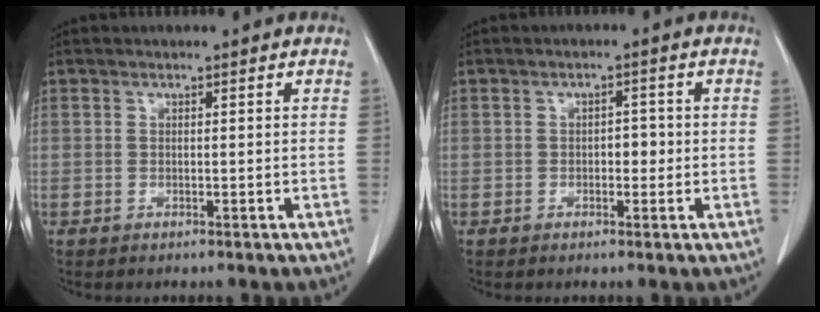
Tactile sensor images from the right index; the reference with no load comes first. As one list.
[{"total": 2.0, "force": [-0.3, 1.2, 1.6], "torque": [-0.018, 0.005, -0.004]}]